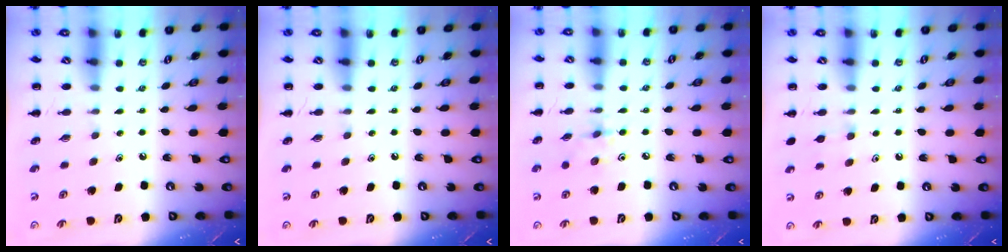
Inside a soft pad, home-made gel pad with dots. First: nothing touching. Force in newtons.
{"total": 0.0}
{"total": 2.7, "press": 2.7, "slide": 0.5}
{"total": 5.5, "press": 5.1, "slide": 2.0}